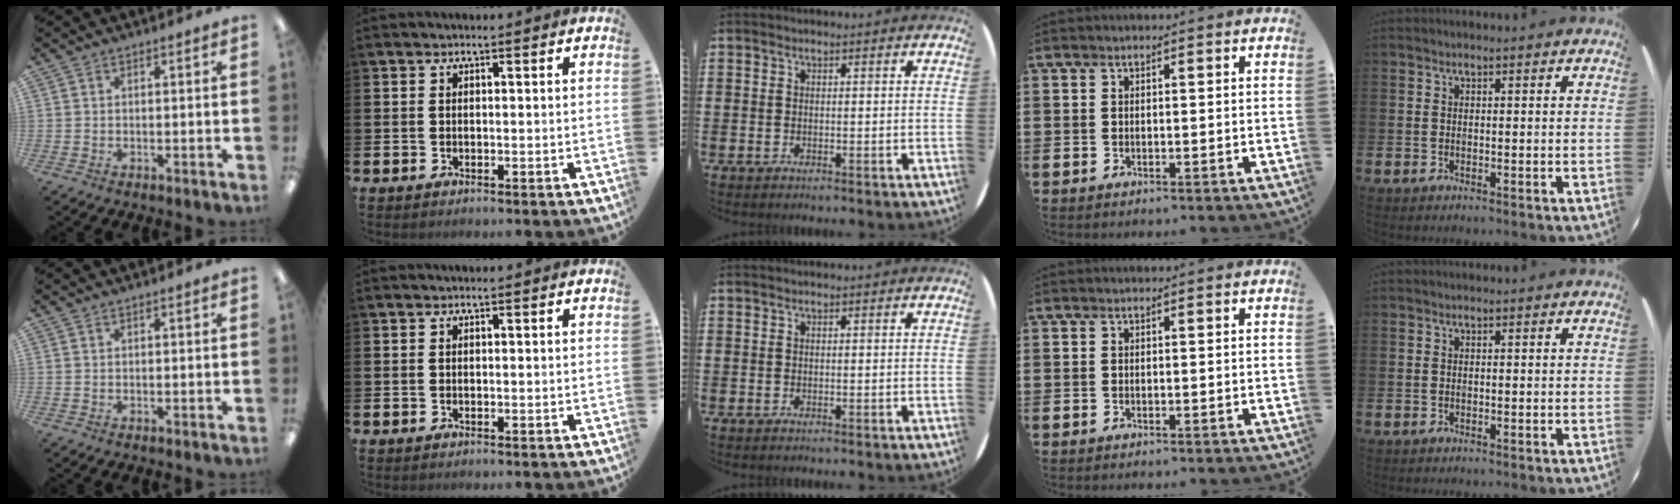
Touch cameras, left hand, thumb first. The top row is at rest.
{}